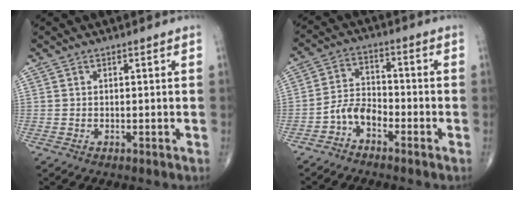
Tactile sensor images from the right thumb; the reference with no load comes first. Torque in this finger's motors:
{"motor_torque": [1.40, 1.16, 0.40, -0.51, 0.00]}